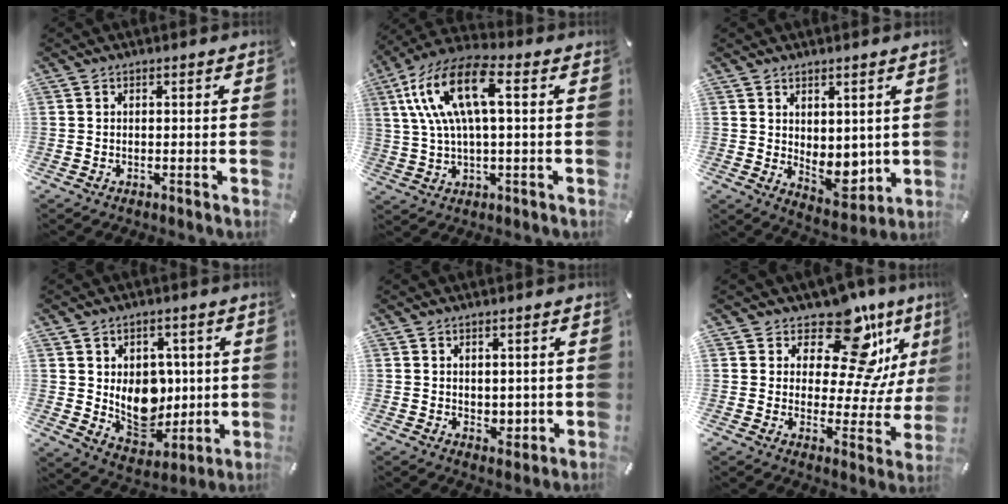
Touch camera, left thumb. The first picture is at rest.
{"total": 14.8, "force": [3.8, 5.9, 13.0], "torque": [-0.281, -0.003, 0.064]}
{"total": 5.8, "force": [0.7, 4.6, 3.5], "torque": [-0.019, -0.009, 0.017]}
{"total": 11.8, "force": [1.5, 9.8, 6.4], "torque": [-0.084, -0.020, 0.038]}
{"total": 2.6, "force": [1.0, 2.3, 0.8], "torque": [0.000, -0.003, 0.016]}
{"total": 16.0, "force": [11.6, 6.5, 8.9], "torque": [-0.132, -0.111, 0.192]}